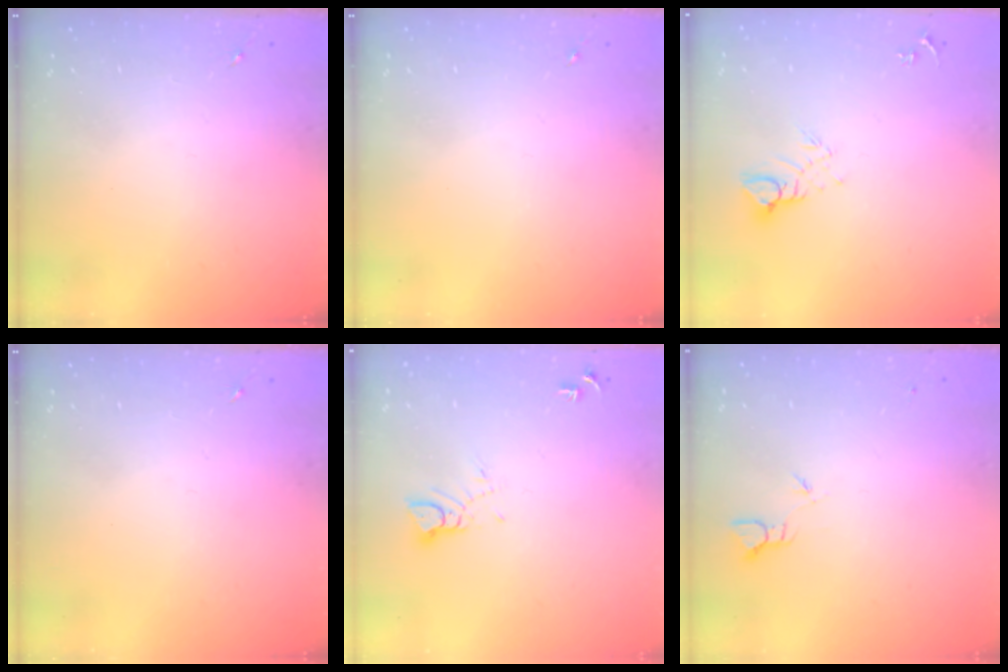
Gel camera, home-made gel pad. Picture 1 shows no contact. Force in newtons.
{"total": 0.0}
{"total": 5.2, "press": 5.2, "slide": 0.4}
{"total": 0.0}
{"total": 3.8, "press": 3.8, "slide": 0.2}
{"total": 1.8, "press": 1.8, "slide": 0.0}